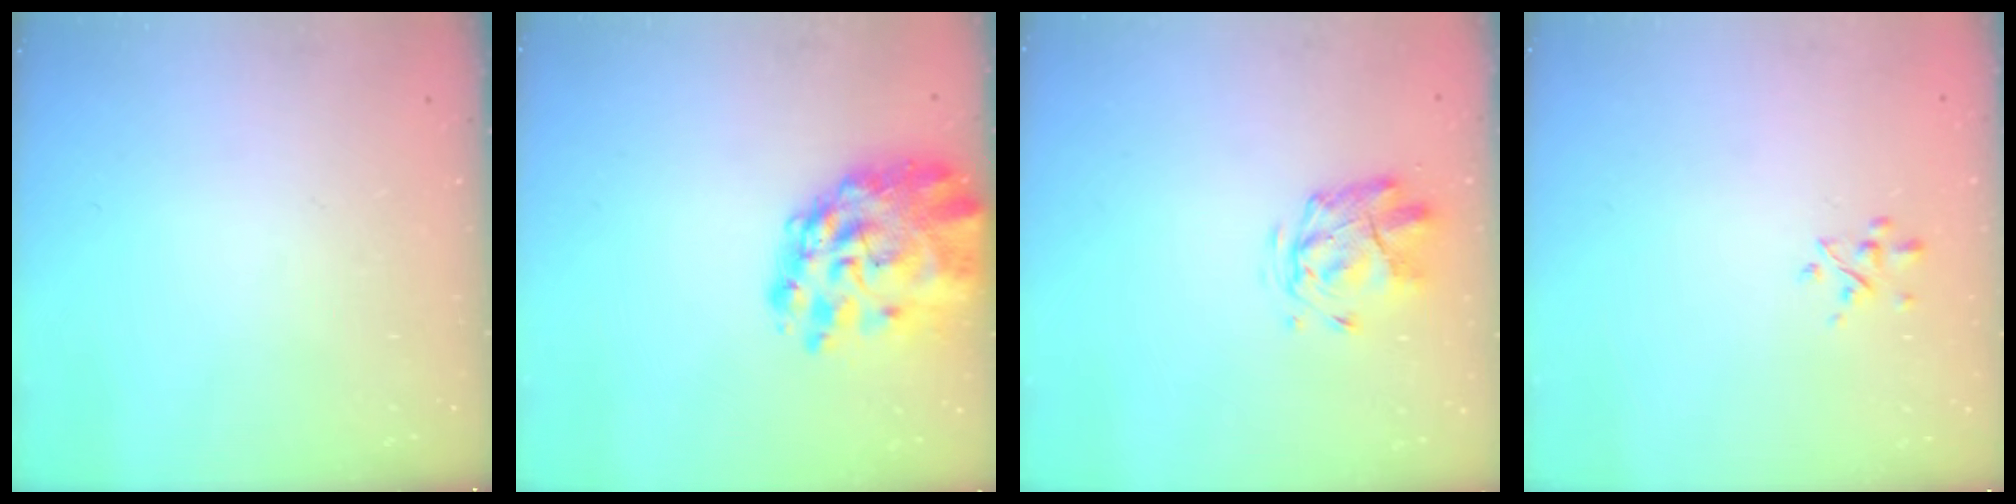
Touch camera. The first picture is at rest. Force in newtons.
{"total": 13.1, "press": 12.4, "slide": 4.4}
{"total": 2.8, "press": 2.5, "slide": 1.2}
{"total": 2.8, "press": 2.7, "slide": 0.8}